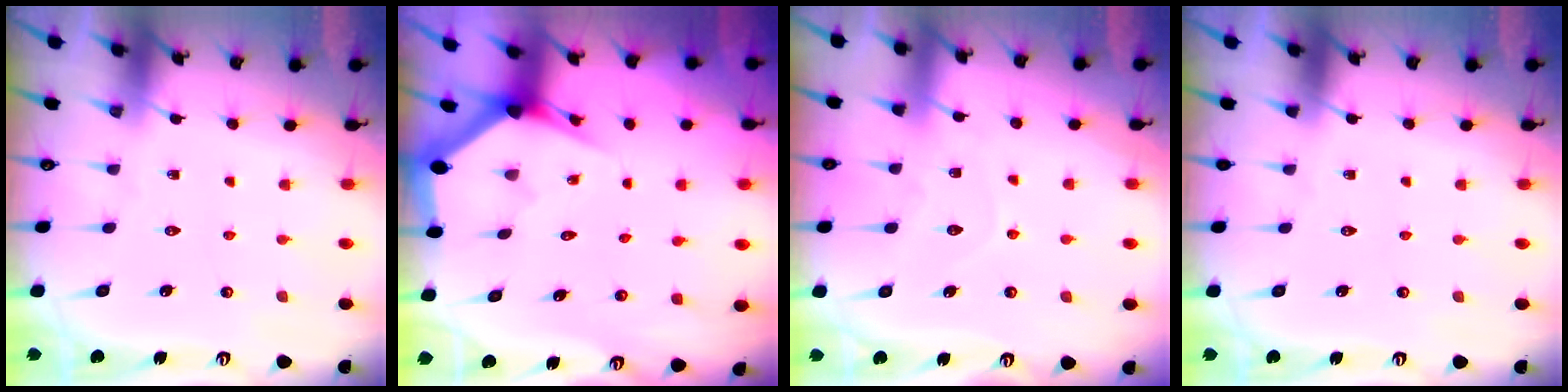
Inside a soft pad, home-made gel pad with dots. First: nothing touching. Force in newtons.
{"total": 2.7, "press": 2.7, "slide": 0.1}
{"total": 6.5, "press": 6.5, "slide": 0.6}
{"total": 0.0}